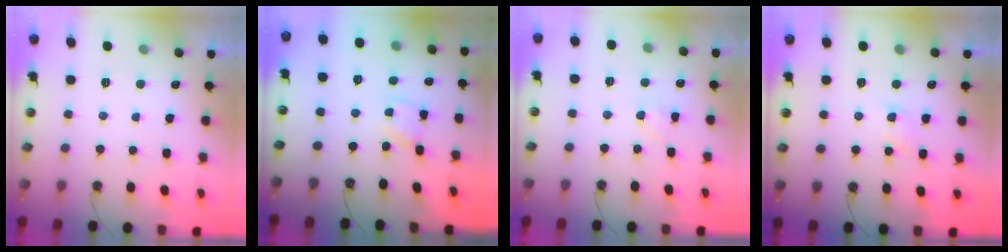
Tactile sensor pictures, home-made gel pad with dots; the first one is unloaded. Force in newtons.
{"total": 1.3, "press": 1.3, "slide": 0.0}
{"total": 4.9, "press": 4.9, "slide": 0.7}
{"total": 3.2, "press": 3.2, "slide": 0.6}